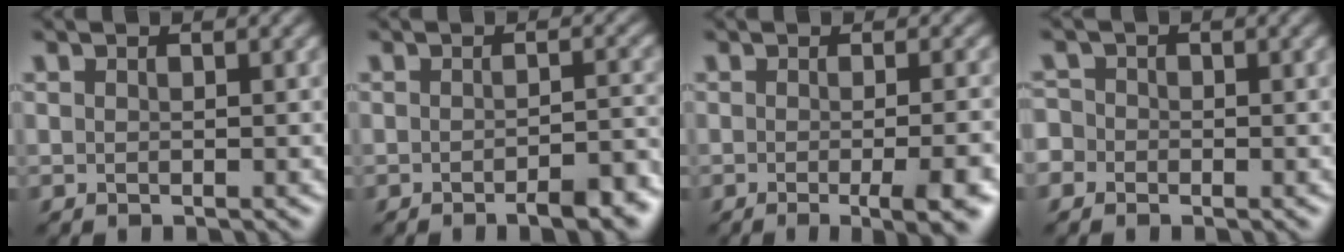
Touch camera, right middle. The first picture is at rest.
{"total": 4.1, "force": [-2.7, 1.0, 2.9], "torque": [-0.038, 0.002, -0.035]}
{"total": 6.2, "force": [-2.1, 1.8, 5.5], "torque": [-0.054, -0.007, -0.021]}
{"total": 2.2, "force": [-1.1, 1.8, 0.4], "torque": [0.006, 0.008, -0.029]}